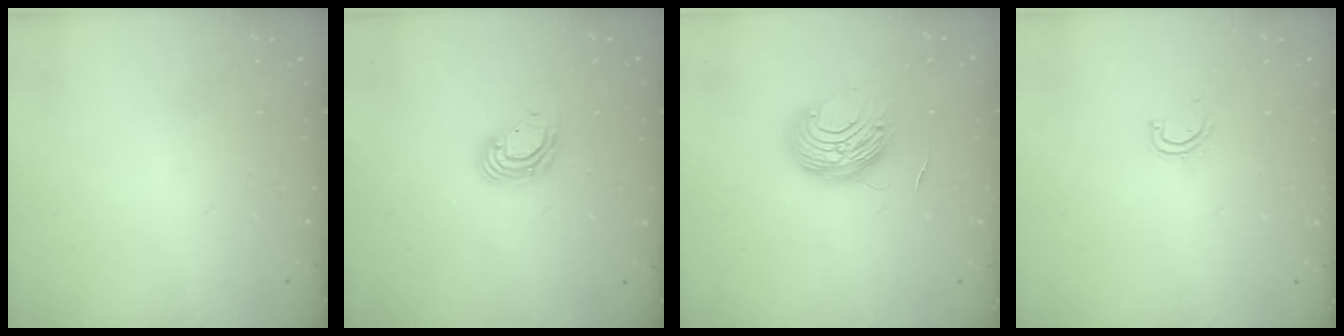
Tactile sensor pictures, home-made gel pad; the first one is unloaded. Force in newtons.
{"total": 8.7, "press": 8.6, "slide": 1.4}
{"total": 9.3, "press": 9.3, "slide": 0.4}
{"total": 4.3, "press": 4.3, "slide": 0.4}